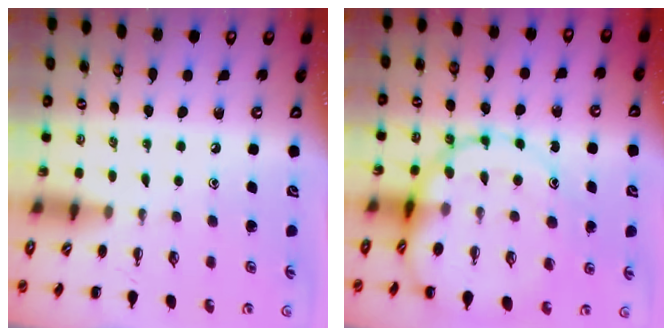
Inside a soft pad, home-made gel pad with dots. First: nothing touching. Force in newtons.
{"total": 14.2, "press": 14.0, "slide": 2.3}